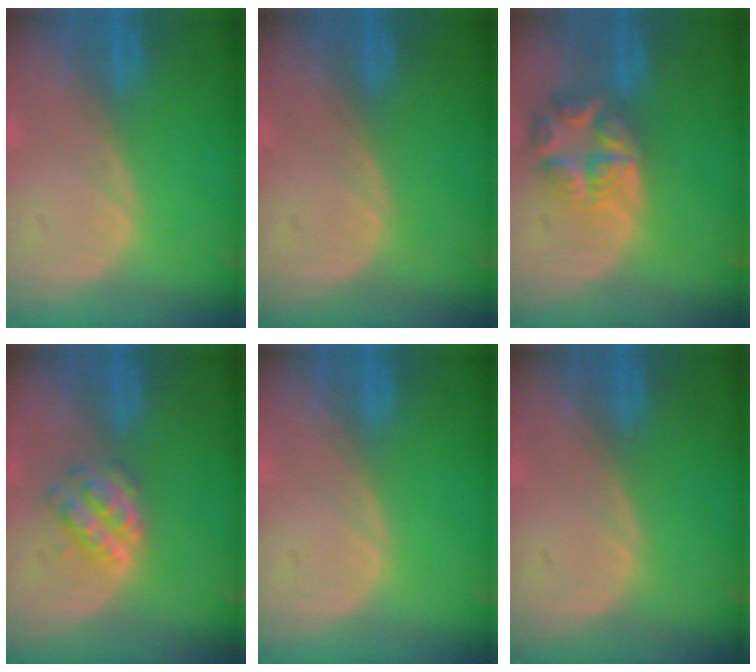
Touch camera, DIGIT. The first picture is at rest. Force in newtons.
{"total": 0.0}
{"total": 7.7, "press": 6.7, "slide": 3.7}
{"total": 4.7, "press": 4.4, "slide": 1.7}
{"total": 0.0}
{"total": 0.0}